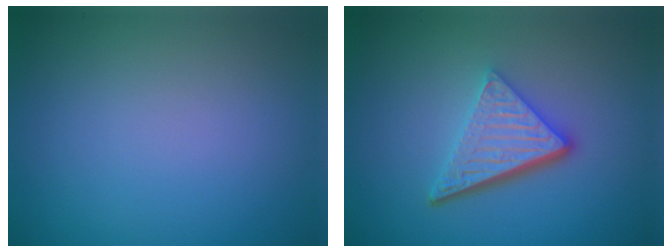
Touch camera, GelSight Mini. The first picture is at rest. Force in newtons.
{"total": 5.3, "press": 3.6, "slide": 3.9}